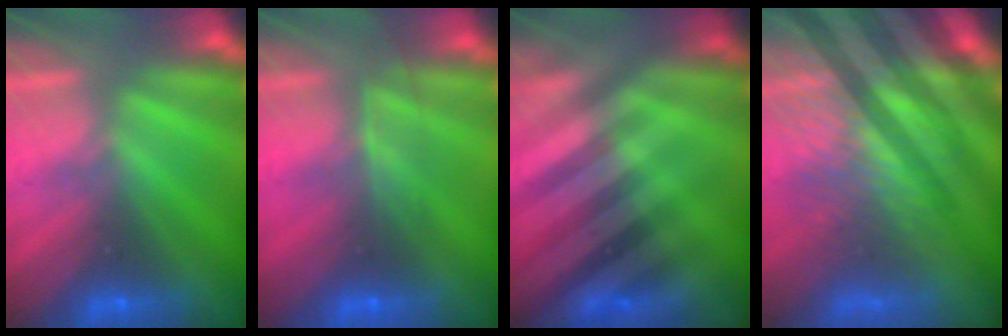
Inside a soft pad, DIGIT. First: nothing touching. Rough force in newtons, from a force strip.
{"total": 2.5}
{"total": 2.8}
{"total": 7.0}